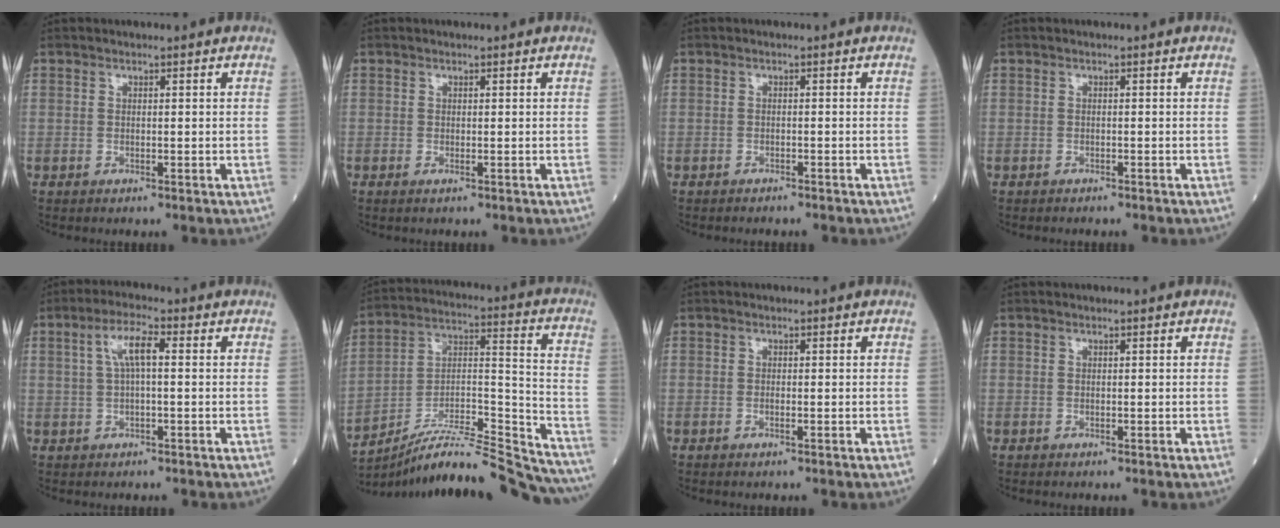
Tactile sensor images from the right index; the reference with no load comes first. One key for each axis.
{"total": 0.0}
{"total": 2.3, "fx": -2.2, "fy": 0.4, "fz": 0.6, "tx": -0.011, "ty": -0.003, "tz": -0.027}
{"total": 1.4, "fx": -1.2, "fy": 0.2, "fz": 0.5, "tx": -0.012, "ty": -0.003, "tz": -0.016}
{"total": 4.8, "fx": 0.8, "fy": 1.1, "fz": 4.6, "tx": -0.092, "ty": 0.019, "tz": 0.016}
{"total": 24.3, "fx": -23.0, "fy": 0.4, "fz": 7.8, "tx": -0.108, "ty": 0.021, "tz": -0.355}
{"total": 0.6, "fx": -0.1, "fy": 0.0, "fz": 0.6, "tx": -0.015, "ty": -0.001, "tz": 0.001}
{"total": 0.0}